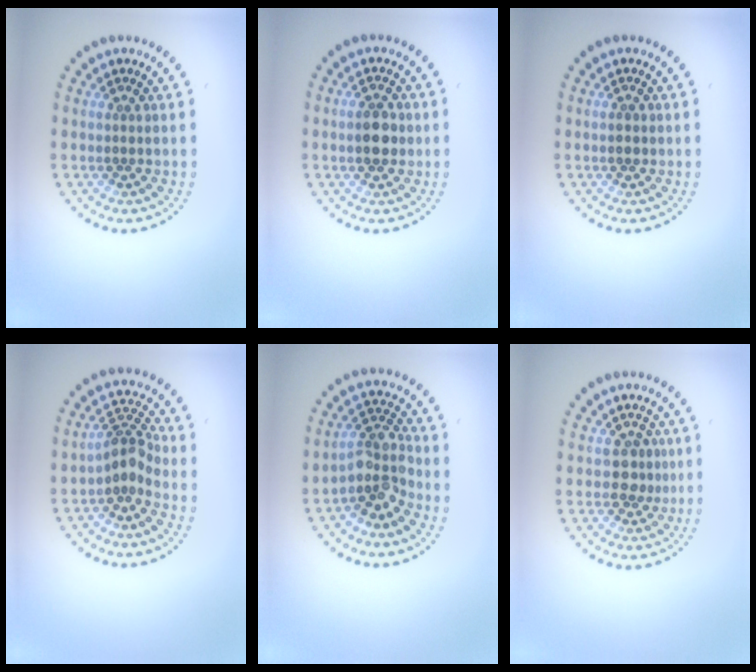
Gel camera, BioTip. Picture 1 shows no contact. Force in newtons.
{"total": 3.3, "press": 3.3, "slide": 0.1}
{"total": 1.1, "press": 1.1, "slide": 0.1}
{"total": 2.7, "press": 2.1, "slide": 1.7}
{"total": 3.8, "press": 3.1, "slide": 2.1}
{"total": 1.8, "press": 1.6, "slide": 1.0}